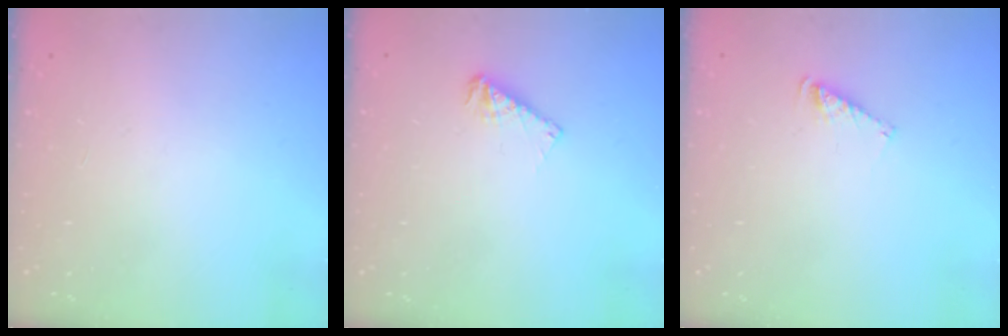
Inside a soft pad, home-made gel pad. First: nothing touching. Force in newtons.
{"total": 4.7, "press": 4.6, "slide": 0.3}
{"total": 4.6, "press": 4.5, "slide": 0.3}